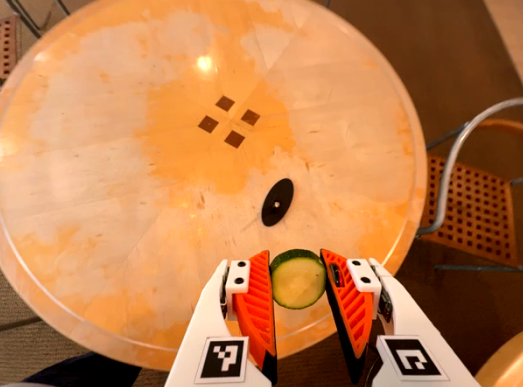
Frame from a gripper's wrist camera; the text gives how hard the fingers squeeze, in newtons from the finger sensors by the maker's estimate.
{"total": 10.1, "left": 10.2, "right": 9.9}